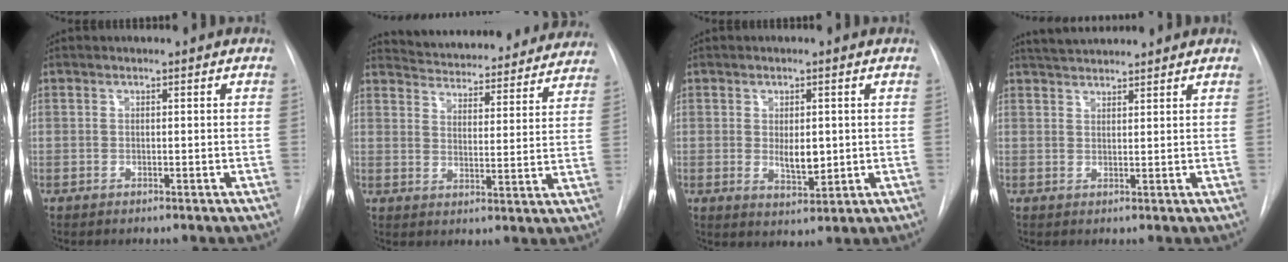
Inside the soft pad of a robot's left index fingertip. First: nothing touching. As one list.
[{"total": 24.5, "force": [23.0, 5.2, 6.5], "torque": [-0.102, -0.041, 0.284]}, {"total": 4.1, "force": [-0.6, 1.8, 3.6], "torque": [-0.059, -0.014, 0.001]}, {"total": 4.9, "force": [4.6, 0.5, 1.6], "torque": [-0.033, 0.031, 0.079]}]